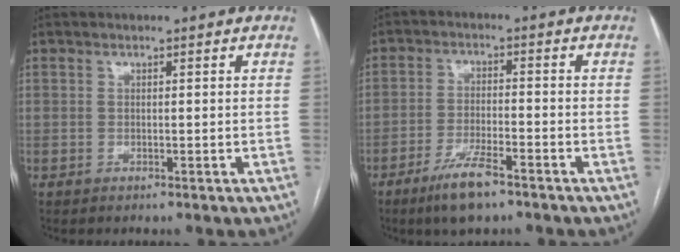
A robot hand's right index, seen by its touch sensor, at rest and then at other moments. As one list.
[{"total": 7.0, "force": [-4.8, 1.2, 4.9], "torque": [-0.096, -0.009, -0.084]}]